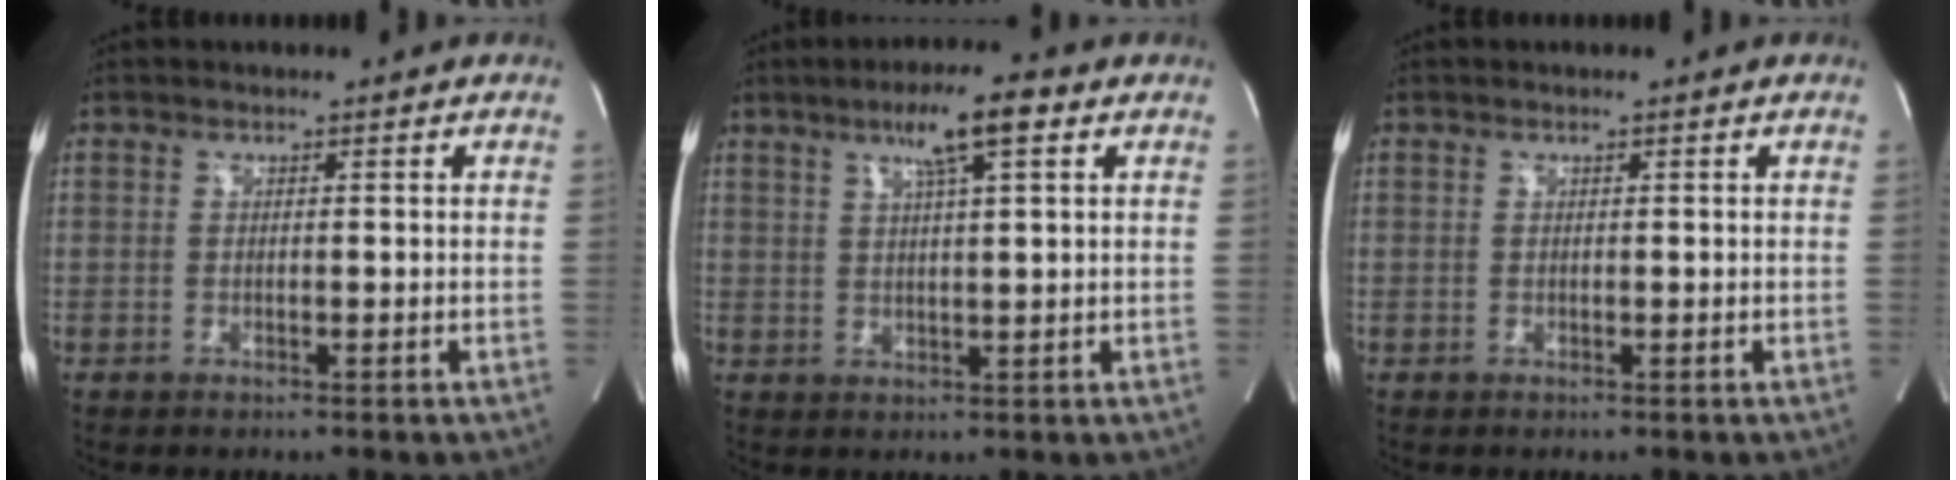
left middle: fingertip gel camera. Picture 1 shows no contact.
{"total": 7.3, "force": [3.8, 0.4, 6.3], "torque": [-0.108, 0.012, 0.061]}
{"total": 0.0}